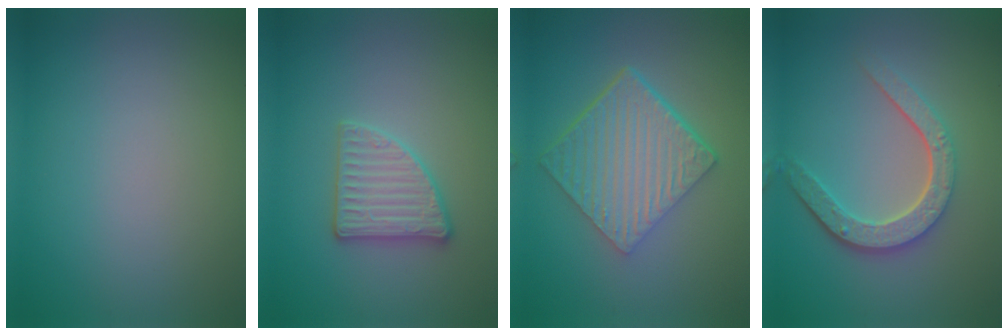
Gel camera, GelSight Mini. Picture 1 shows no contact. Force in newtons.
{"total": 2.9, "press": 2.8, "slide": 0.5}
{"total": 7.0, "press": 4.6, "slide": 5.2}
{"total": 4.8, "press": 3.6, "slide": 3.1}